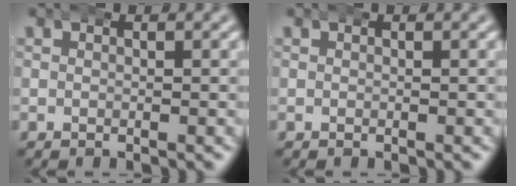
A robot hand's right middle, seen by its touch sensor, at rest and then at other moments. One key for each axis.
{"total": 0.0}